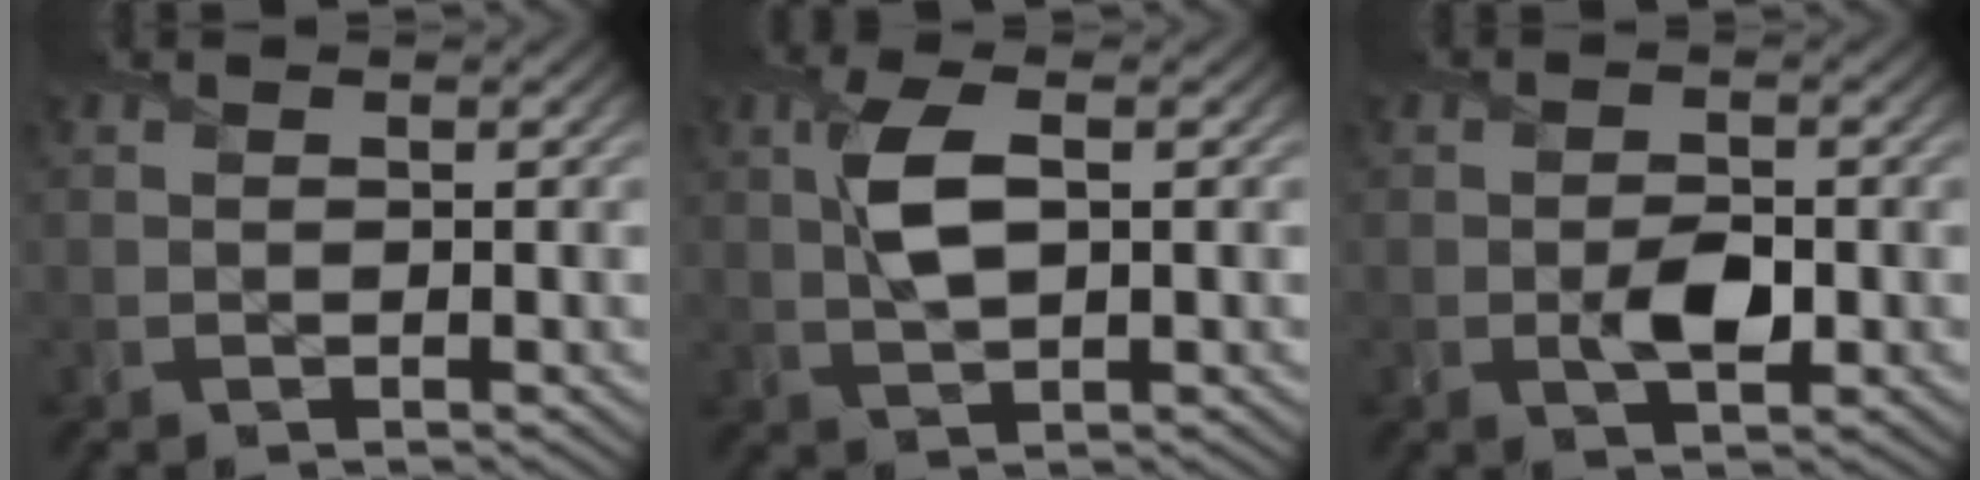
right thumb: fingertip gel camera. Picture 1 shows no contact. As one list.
[{"total": 5.0, "force": [0.9, 2.0, 4.5], "torque": [-0.104, 0.006, 0.019]}, {"total": 3.5, "force": [-0.8, 2.0, 2.8], "torque": [-0.049, -0.009, -0.011]}]